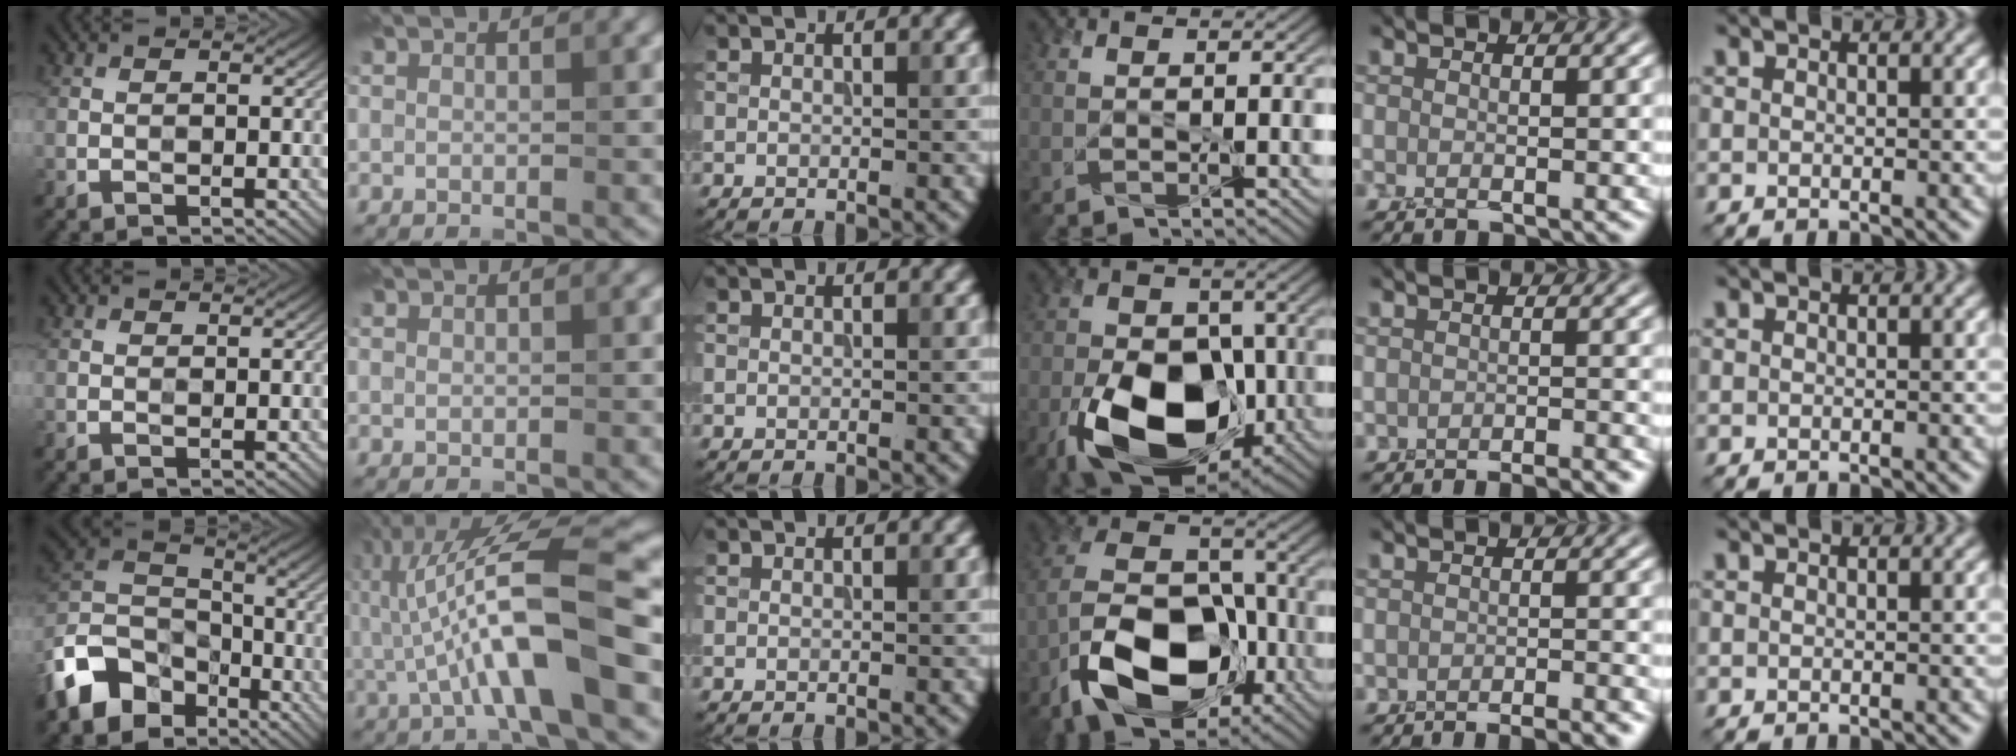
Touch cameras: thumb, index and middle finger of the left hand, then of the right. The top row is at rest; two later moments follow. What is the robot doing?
{"motion": "peel", "object": "bandage"}